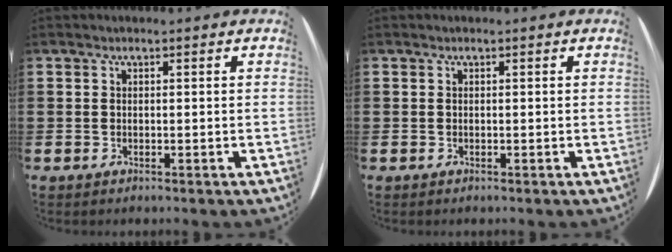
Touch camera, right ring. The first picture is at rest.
{"total": 0.0}